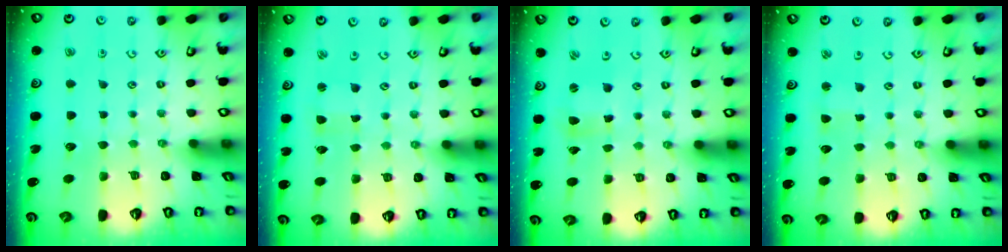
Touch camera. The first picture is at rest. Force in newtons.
{"total": 2.2, "press": 2.2, "slide": 0.1}
{"total": 2.5, "press": 2.5, "slide": 0.3}
{"total": 2.0, "press": 2.0, "slide": 0.3}